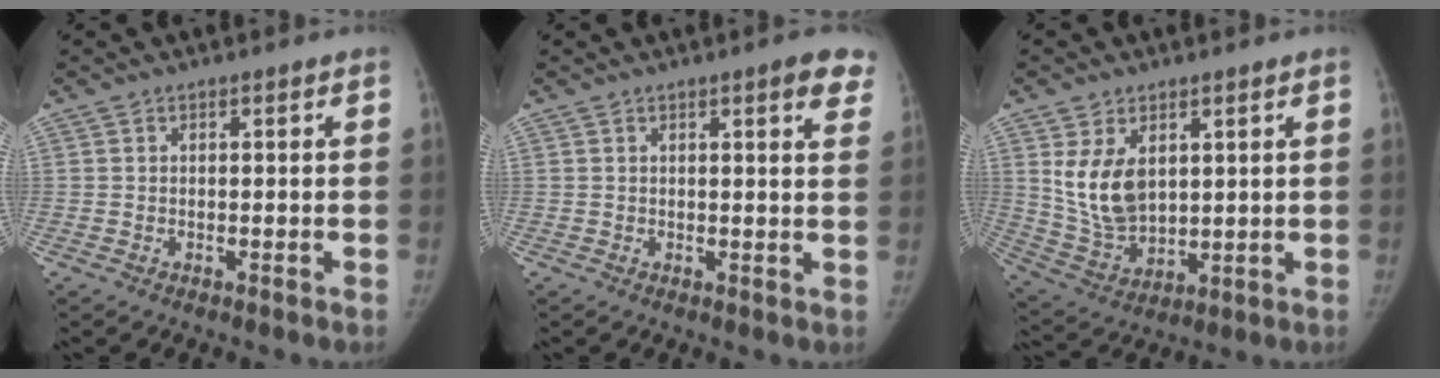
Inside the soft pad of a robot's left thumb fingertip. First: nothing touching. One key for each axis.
{"total": 5.8, "fx": 3.6, "fy": 1.3, "fz": 4.4, "tx": -0.032, "ty": -0.009, "tz": 0.034}
{"total": 10.9, "fx": 3.3, "fy": 7.0, "fz": 7.8, "tx": -0.125, "ty": -0.021, "tz": 0.084}